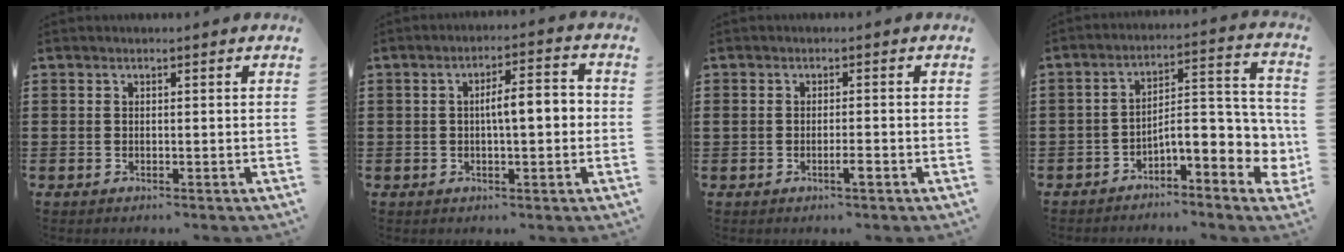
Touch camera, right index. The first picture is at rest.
{"total": 5.6, "force": [-0.2, 1.5, 5.4], "torque": [-0.080, 0.002, -0.011]}
{"total": 1.6, "force": [-0.9, 0.2, 1.3], "torque": [-0.024, -0.001, -0.015]}
{"total": 7.2, "force": [-2.8, 2.9, 5.9], "torque": [-0.082, -0.025, -0.059]}